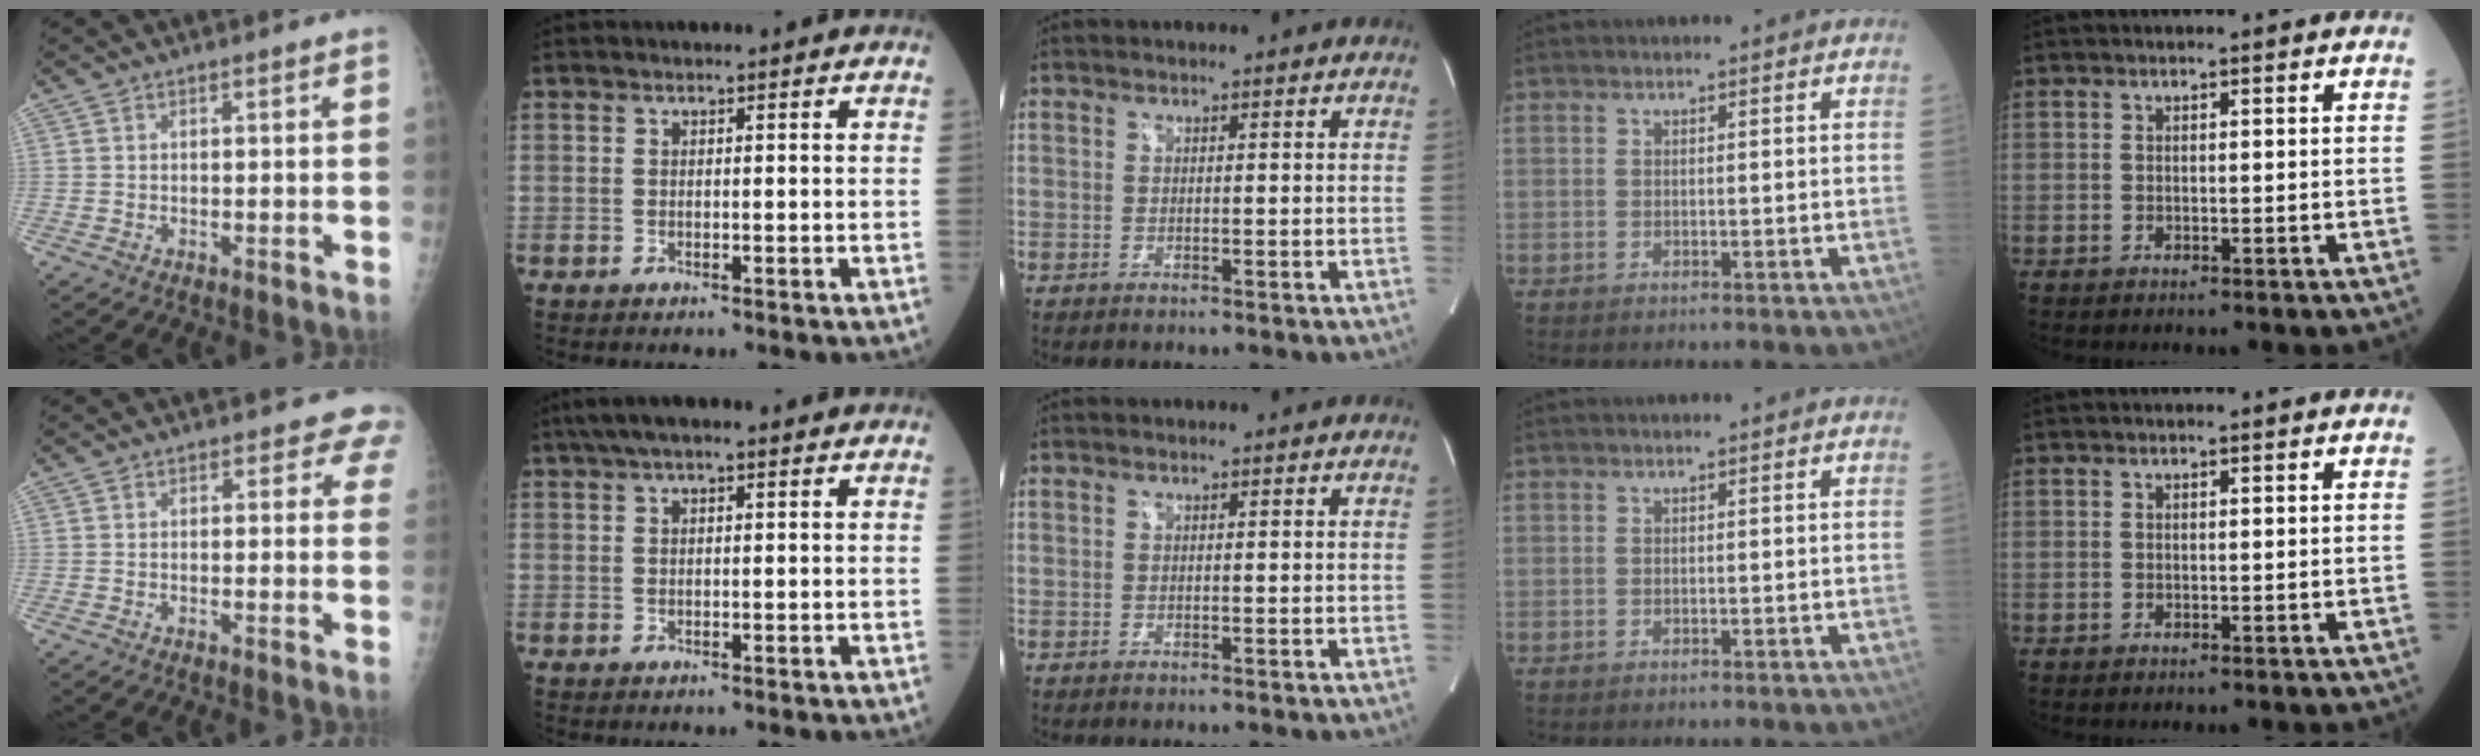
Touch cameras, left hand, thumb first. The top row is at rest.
{"thumb": {"total": 3.2, "force": [2.5, 1.8, 1.0], "torque": [0.024, -0.007, 0.007]}, "index": {"total": 5.4, "force": [3.6, 1.4, 3.8], "torque": [-0.064, 0.038, 0.056]}}